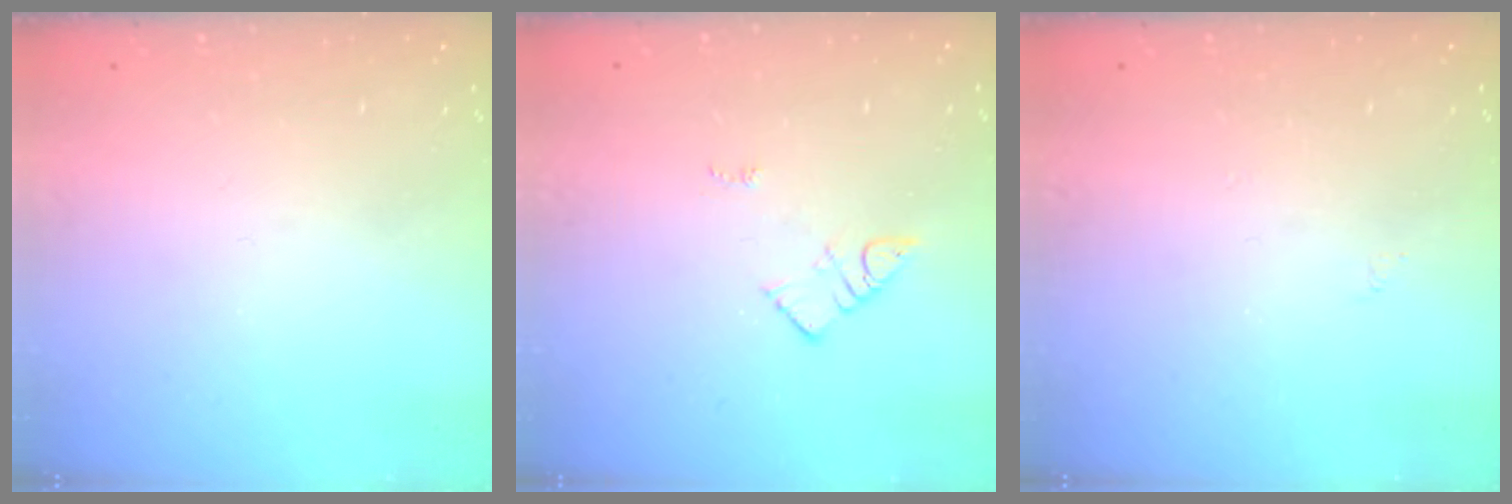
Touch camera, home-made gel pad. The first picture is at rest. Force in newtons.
{"total": 4.3, "press": 4.2, "slide": 0.6}
{"total": 3.4, "press": 3.3, "slide": 0.5}